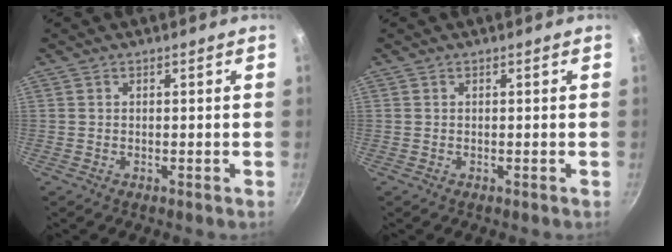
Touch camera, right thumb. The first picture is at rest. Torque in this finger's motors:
{"motor_torque": [0.00, 0.00, 0.00, 0.00, 0.00]}